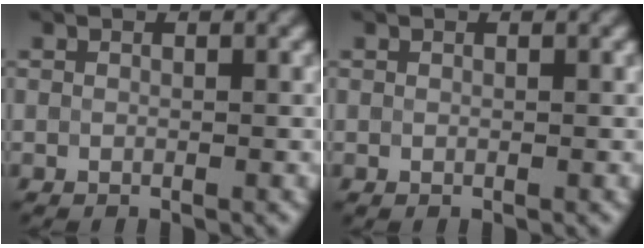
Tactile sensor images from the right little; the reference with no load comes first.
{"total": 0.0}